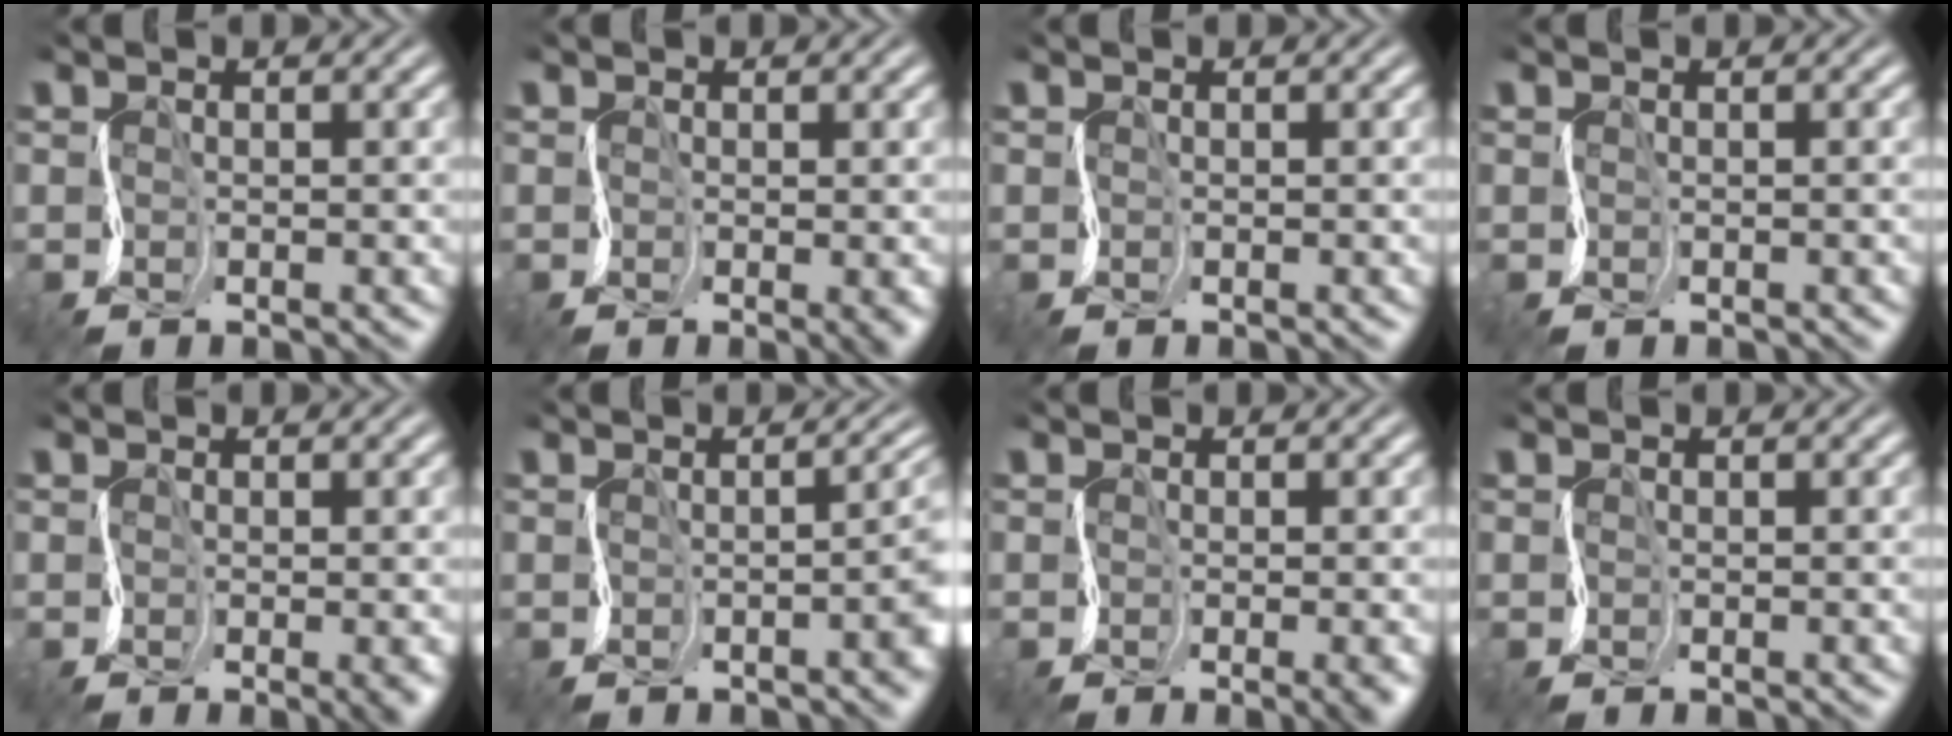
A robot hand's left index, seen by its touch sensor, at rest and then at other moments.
{"total": 1.9, "force": [-0.5, 0.6, 1.8], "torque": [-0.035, -0.007, 0.003]}
{"total": 0.0}
{"total": 0.0}
{"total": 3.3, "force": [-0.8, 1.3, 2.9], "torque": [-0.042, -0.006, 0.000]}
{"total": 4.7, "force": [-1.0, 1.8, 4.3], "torque": [-0.024, 0.002, -0.016]}
{"total": 4.0, "force": [-1.2, 1.7, 3.4], "torque": [-0.043, -0.006, -0.005]}
{"total": 0.0}